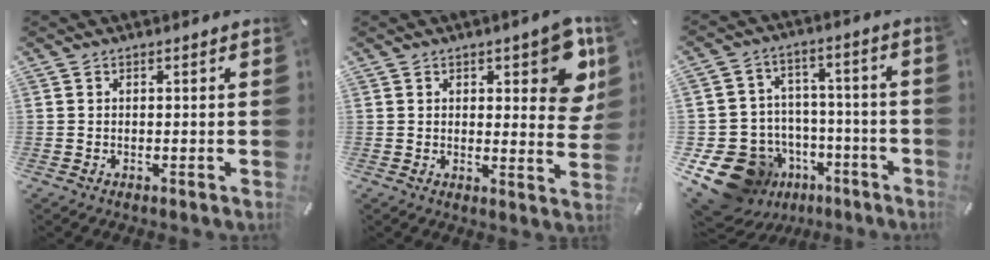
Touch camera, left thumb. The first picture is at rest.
{"total": 11.3, "force": [5.0, 4.8, 9.0], "torque": [-0.099, -0.032, 0.082]}
{"total": 17.1, "force": [-8.7, 13.2, 6.6], "torque": [-0.115, 0.055, -0.121]}